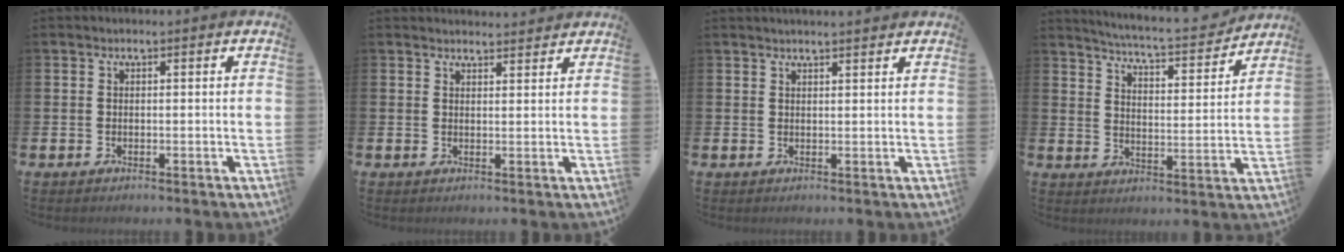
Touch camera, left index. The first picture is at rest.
{"total": 2.3, "force": [2.2, 0.3, -0.1], "torque": [0.012, -0.016, 0.038]}
{"total": 1.7, "force": [1.7, -0.1, 0.2], "torque": [0.009, -0.011, 0.028]}
{"total": 5.8, "force": [5.7, 0.0, 1.2], "torque": [-0.039, -0.050, 0.090]}